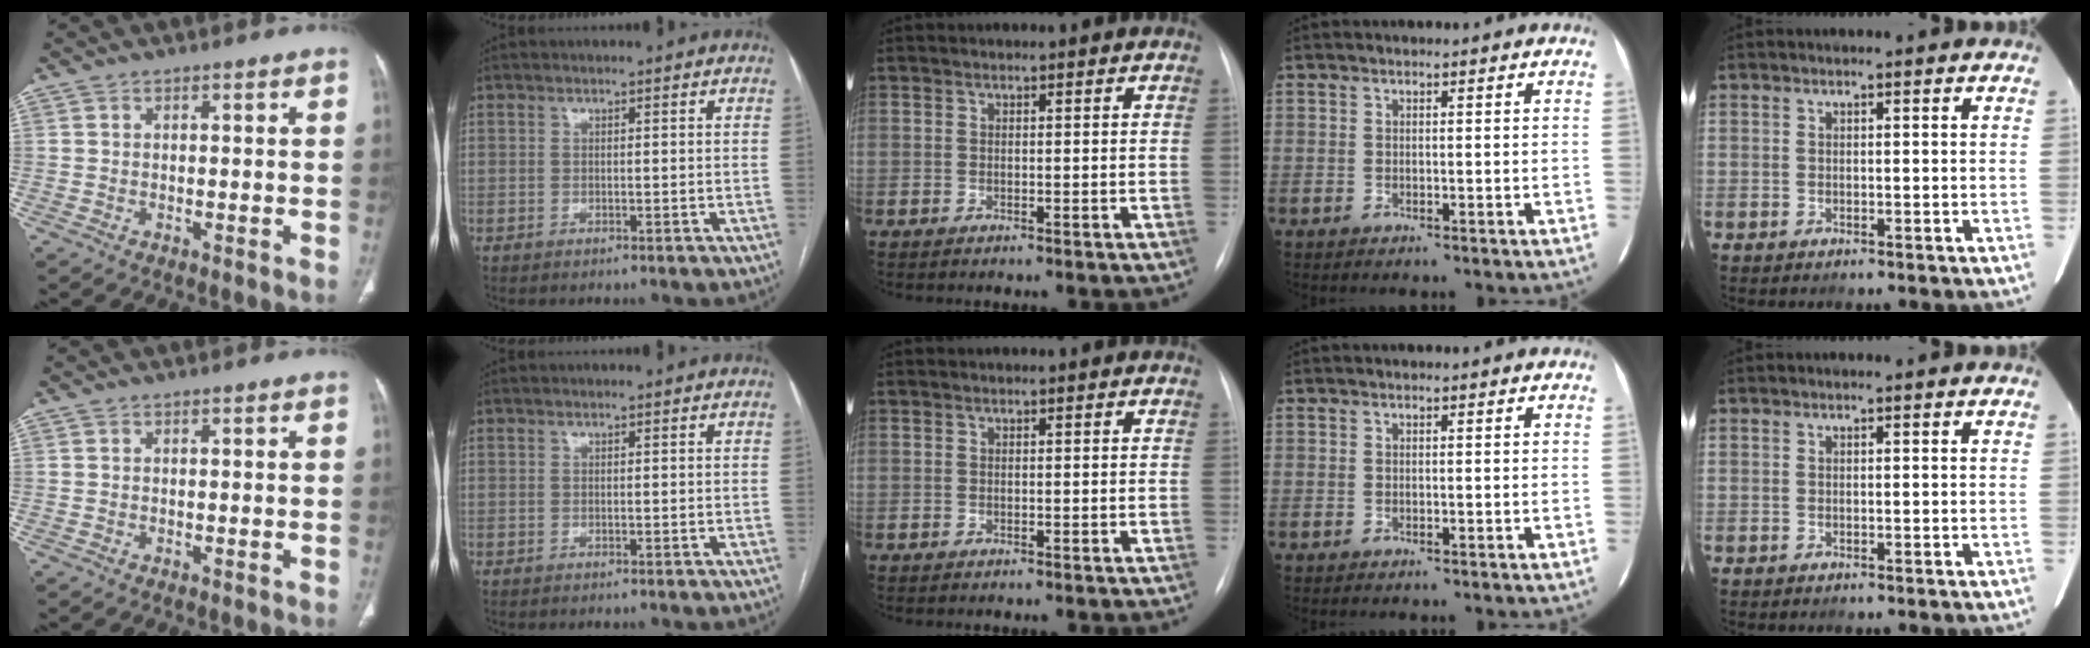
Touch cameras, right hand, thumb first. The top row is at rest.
{}